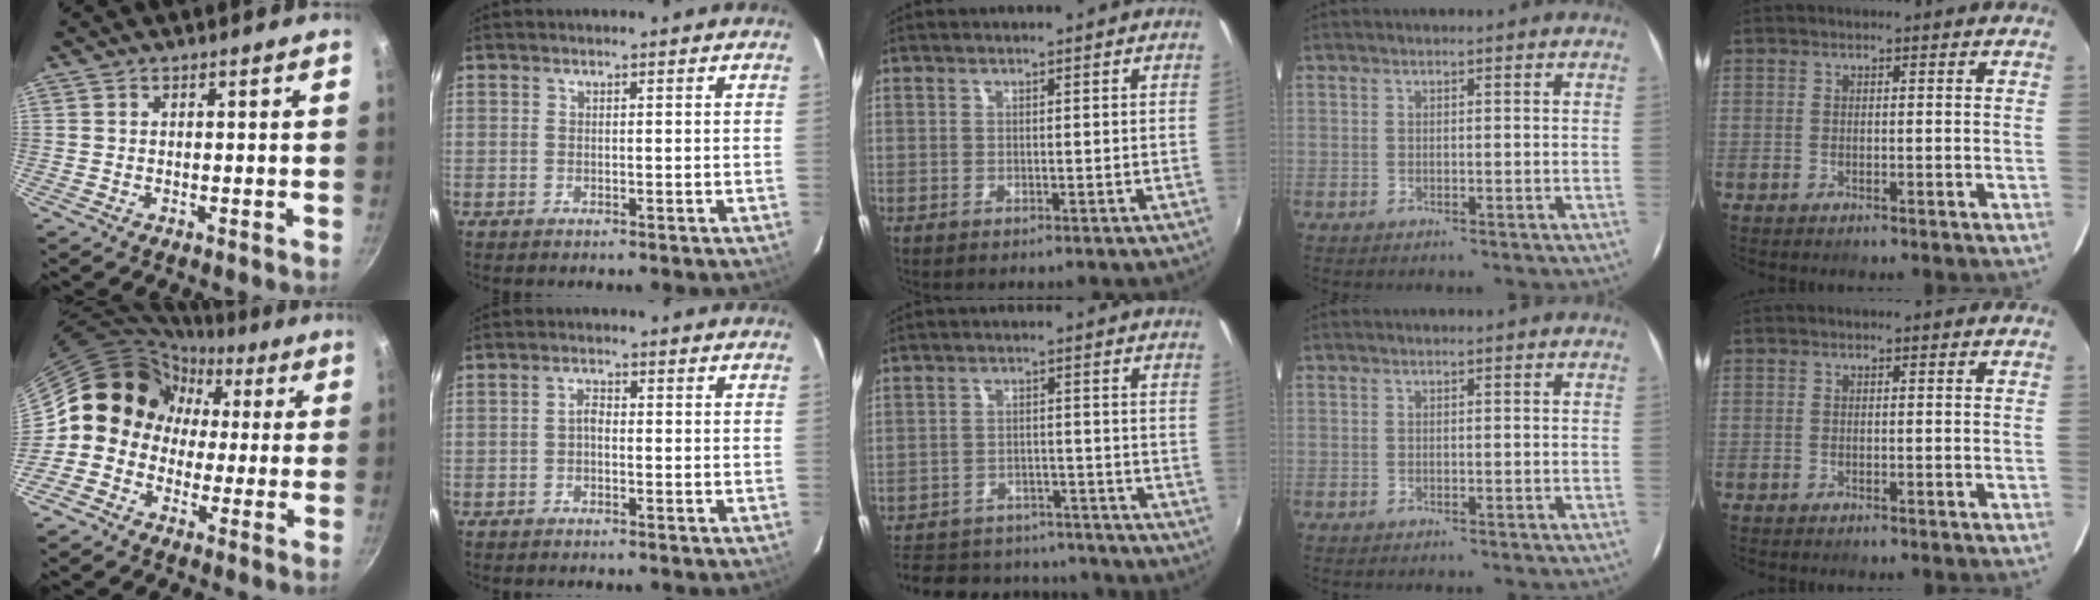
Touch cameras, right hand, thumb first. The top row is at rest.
{"thumb": {"total": 10.0, "force": [0.8, 9.3, 3.7], "torque": [-0.025, 0.032, -0.016]}, "index": {"total": 1.8, "force": [-0.8, 1.0, 1.3], "torque": [-0.027, 0.008, -0.016]}, "middle": {"total": 20.1, "force": [-16.7, 8.7, 7.1], "torque": [-0.168, 0.023, -0.214]}}